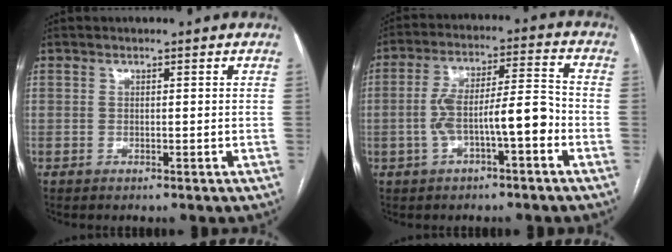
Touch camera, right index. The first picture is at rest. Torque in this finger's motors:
{"motor_torque": [0.62, -0.27, 0.70, 0.09]}